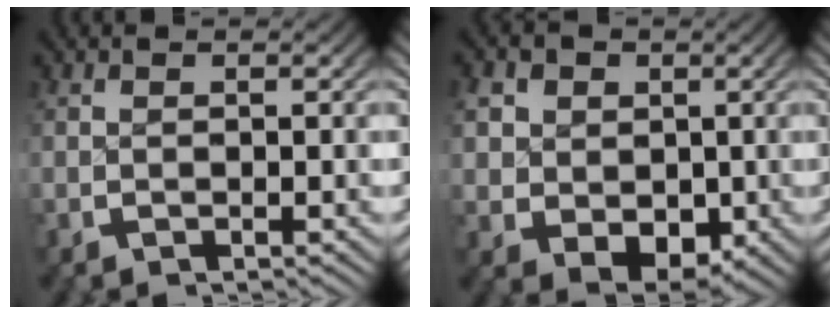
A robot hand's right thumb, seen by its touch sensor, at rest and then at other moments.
{"total": 7.5, "force": [0.2, 6.1, 4.4], "torque": [-0.101, -0.037, 0.021]}